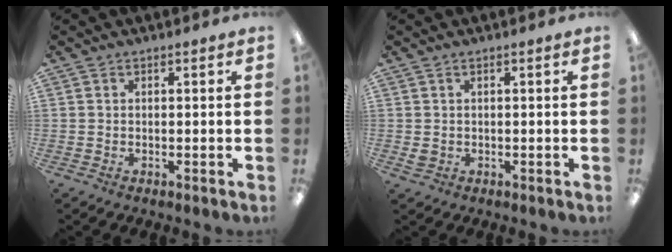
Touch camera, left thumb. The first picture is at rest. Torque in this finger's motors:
{"motor_torque": [0.10, 0.06, 0.03, 0.27, 0.00]}